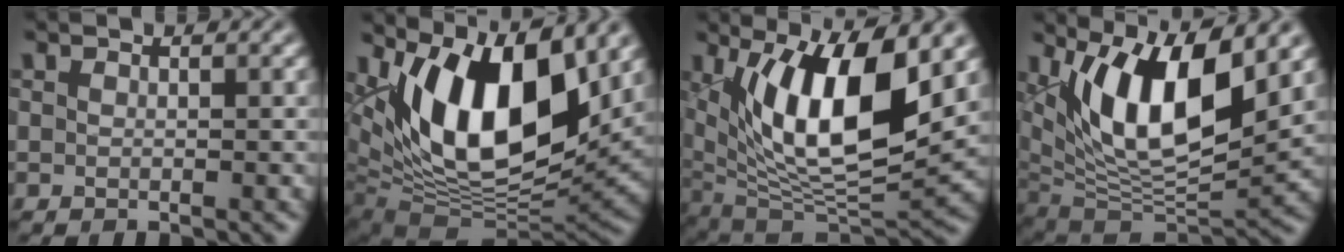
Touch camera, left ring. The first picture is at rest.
{"total": 14.1, "force": [5.3, 6.8, 11.2], "torque": [-0.189, 0.001, 0.088]}
{"total": 12.3, "force": [3.6, 4.4, 10.9], "torque": [-0.174, -0.013, 0.065]}
{"total": 10.8, "force": [4.3, 4.3, 9.0], "torque": [-0.149, -0.017, 0.083]}